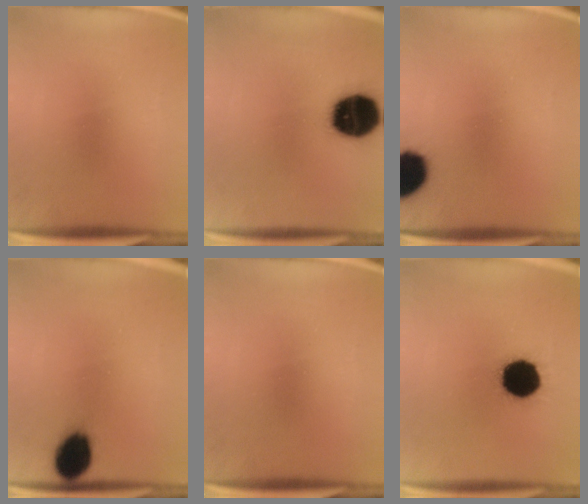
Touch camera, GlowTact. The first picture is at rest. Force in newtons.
{"total": 19.5}
{"total": 13.1}
{"total": 9.3}
{"total": 0.0}
{"total": 18.1}